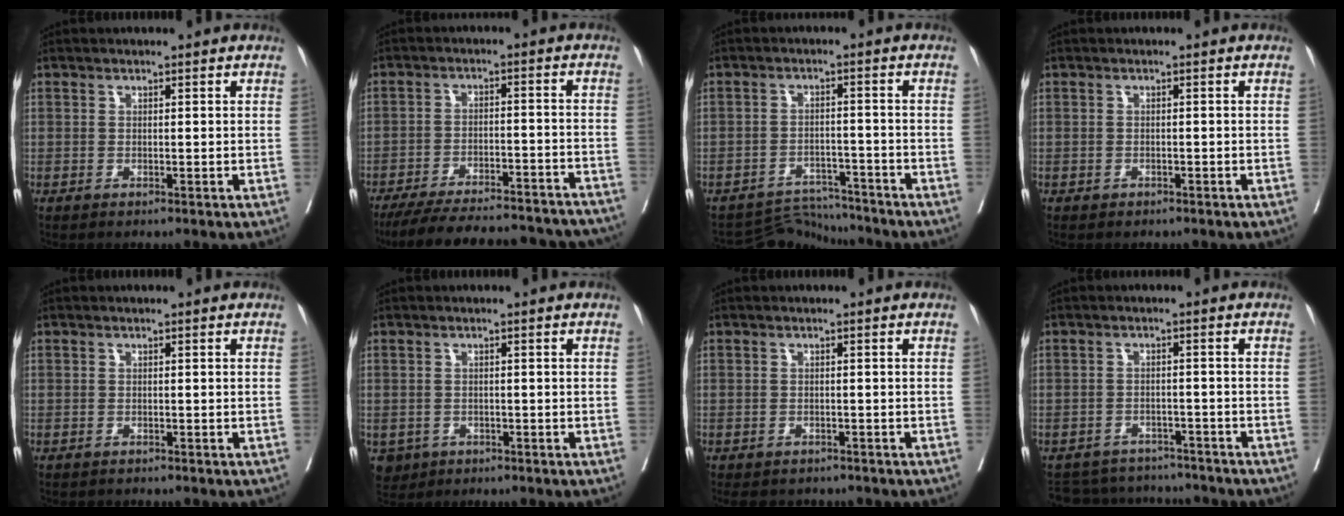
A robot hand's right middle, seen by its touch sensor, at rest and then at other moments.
{"total": 25.1, "force": [-22.7, 4.8, 9.7], "torque": [-0.135, -0.016, -0.300]}
{"total": 5.8, "force": [-5.4, 0.1, -2.1], "torque": [0.036, 0.010, -0.086]}
{"total": 0.6, "force": [-0.4, 0.4, 0.0], "torque": [-0.008, 0.002, -0.005]}
{"total": 0.7, "force": [-0.7, 0.1, -0.1], "torque": [-0.008, -0.002, -0.014]}
{"total": 3.0, "force": [-1.5, 2.5, 0.6], "torque": [-0.007, 0.001, -0.021]}
{"total": 5.4, "force": [-4.8, 2.2, 1.1], "torque": [-0.011, -0.003, -0.058]}
{"total": 9.7, "force": [-9.2, 2.8, 0.9], "torque": [-0.017, 0.013, -0.121]}